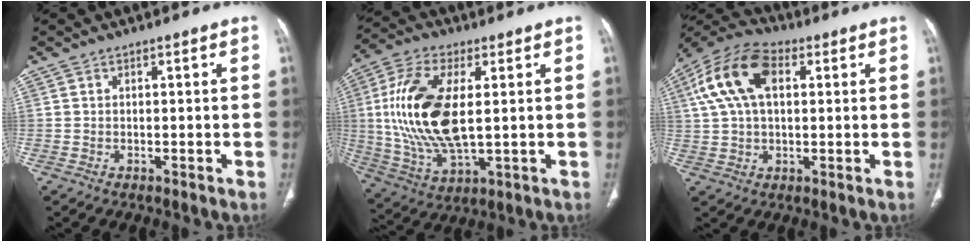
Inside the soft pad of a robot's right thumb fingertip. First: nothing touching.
{"total": 18.6, "force": [2.0, 8.7, 16.3], "torque": [-0.339, -0.007, 0.043]}
{"total": 14.2, "force": [3.9, 8.3, 10.8], "torque": [-0.214, 0.026, 0.068]}